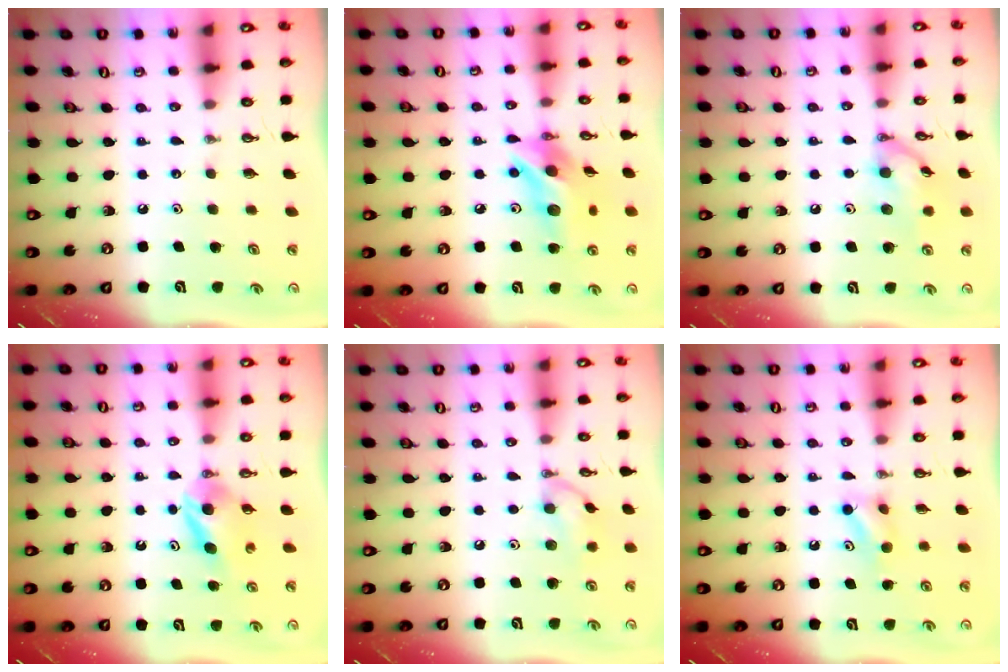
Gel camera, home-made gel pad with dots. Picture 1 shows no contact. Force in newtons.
{"total": 14.3, "press": 14.3, "slide": 1.0}
{"total": 11.4, "press": 11.4, "slide": 0.3}
{"total": 5.2, "press": 5.0, "slide": 1.2}
{"total": 9.4, "press": 9.3, "slide": 1.5}
{"total": 5.3, "press": 5.2, "slide": 0.6}